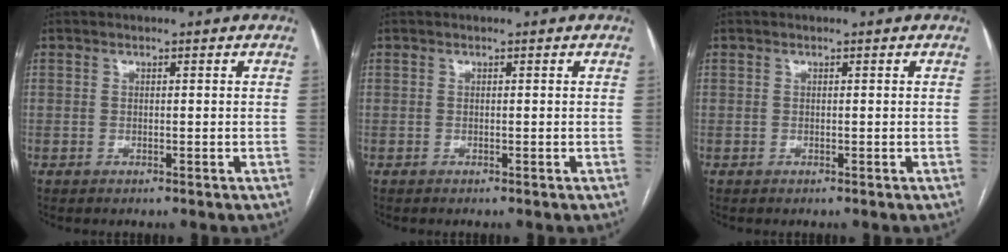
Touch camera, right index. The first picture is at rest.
{"total": 0.0}
{"total": 0.0}